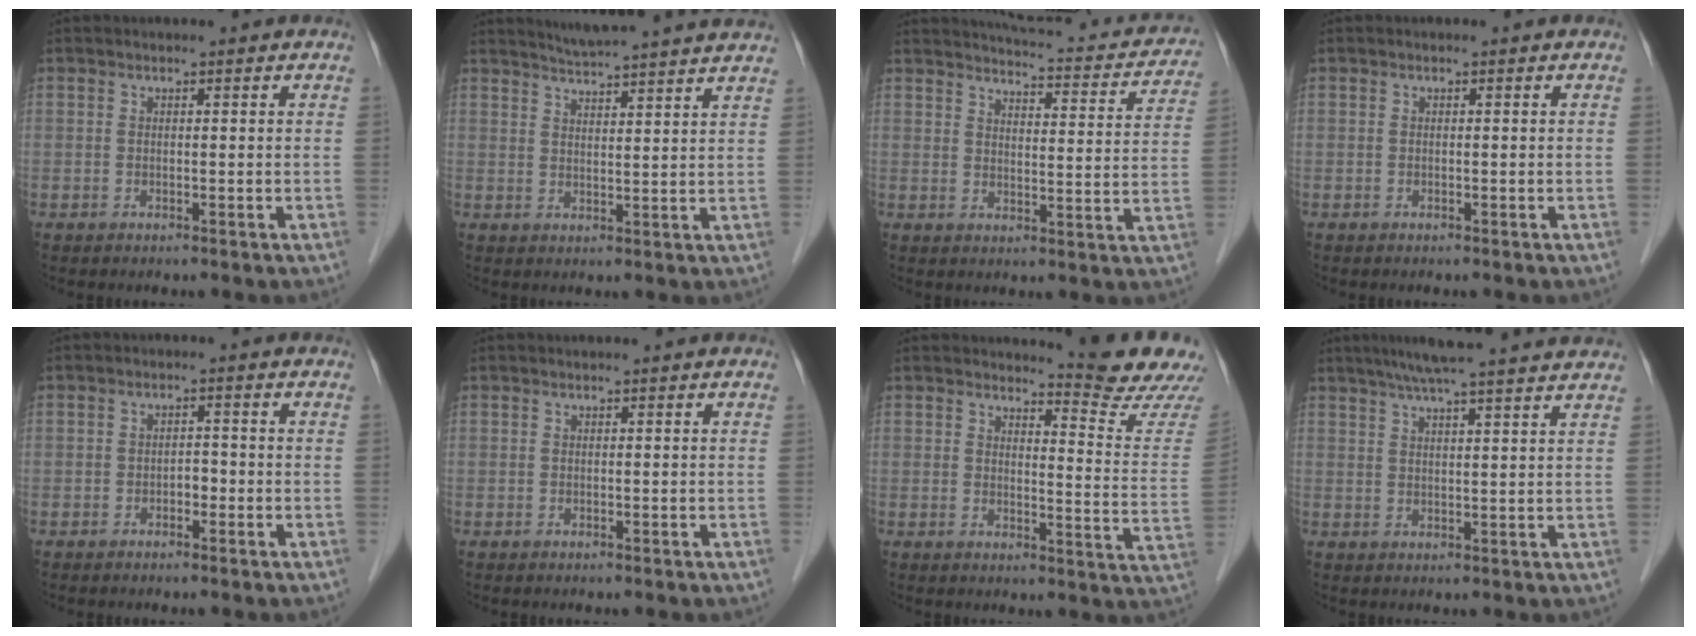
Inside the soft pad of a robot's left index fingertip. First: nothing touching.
{"total": 13.6, "force": [12.5, -0.2, 5.1], "torque": [-0.084, 0.002, 0.161]}
{"total": 17.9, "force": [16.6, 3.7, 5.7], "torque": [-0.062, -0.021, 0.187]}
{"total": 0.0}
{"total": 1.6, "force": [-0.9, 0.9, 0.9], "torque": [-0.011, 0.002, -0.015]}
{"total": 0.0}
{"total": 11.0, "force": [10.8, -1.4, 1.8], "torque": [-0.020, -0.101, 0.118]}
{"total": 15.6, "force": [13.6, 0.2, 7.8], "torque": [-0.126, 0.029, 0.177]}